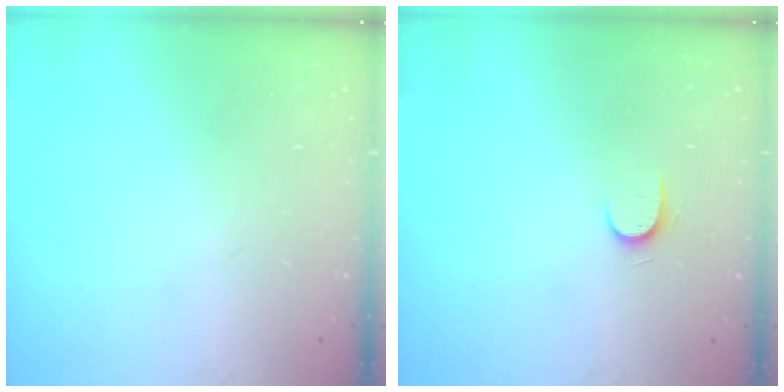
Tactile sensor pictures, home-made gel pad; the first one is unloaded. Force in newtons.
{"total": 5.2, "press": 5.2, "slide": 0.6}